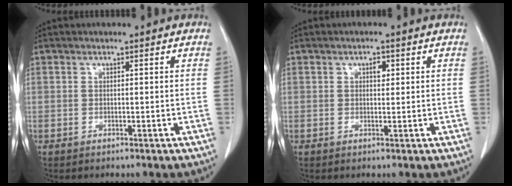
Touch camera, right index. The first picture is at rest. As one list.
[{"total": 1.5, "force": [0.5, 0.8, 1.1], "torque": [-0.017, 0.001, 0.007]}]